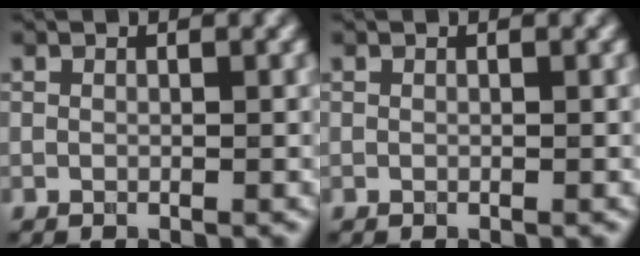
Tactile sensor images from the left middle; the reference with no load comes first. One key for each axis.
{"total": 0.0}